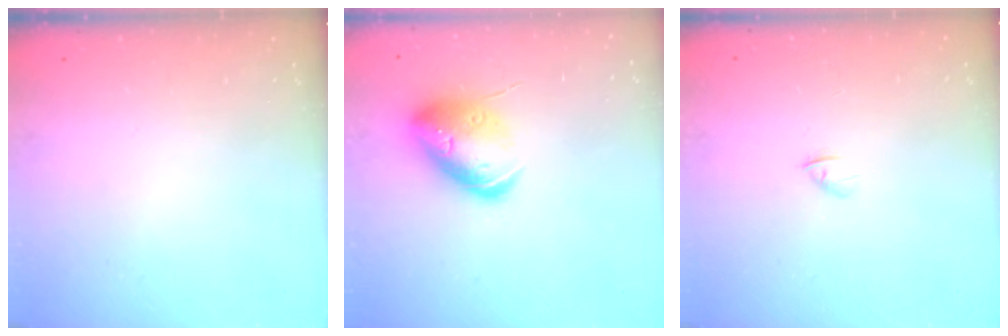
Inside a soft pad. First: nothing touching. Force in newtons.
{"total": 16.0, "press": 15.8, "slide": 2.3}
{"total": 2.8, "press": 2.7, "slide": 0.7}